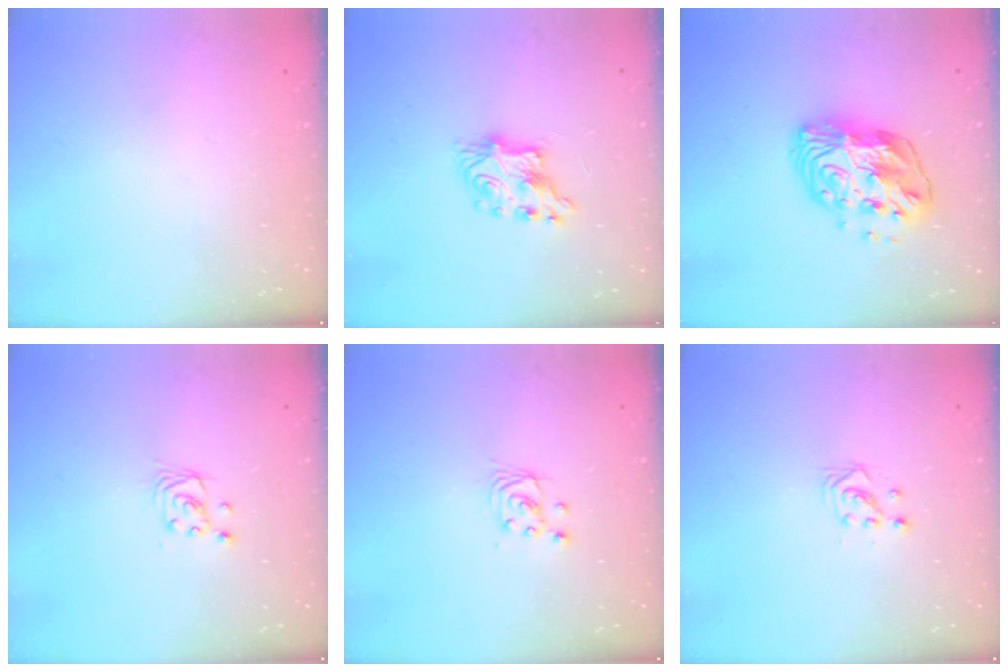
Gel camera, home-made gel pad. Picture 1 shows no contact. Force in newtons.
{"total": 7.5, "press": 7.5, "slide": 0.4}
{"total": 14.1, "press": 14.1, "slide": 1.2}
{"total": 2.5, "press": 2.5, "slide": 0.1}
{"total": 2.8, "press": 2.8, "slide": 0.2}
{"total": 3.0, "press": 3.0, "slide": 0.4}